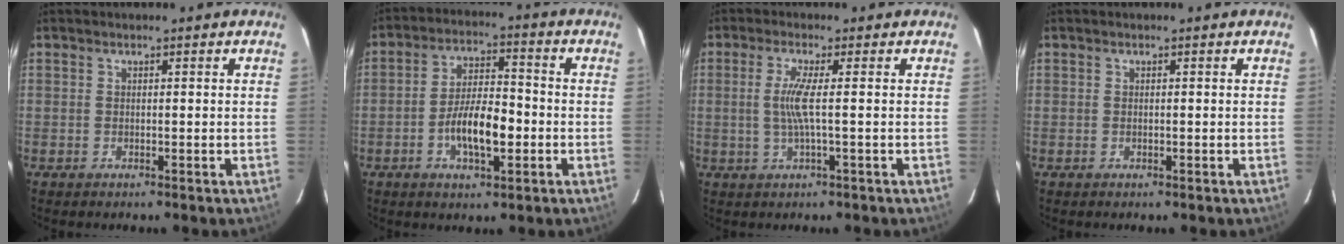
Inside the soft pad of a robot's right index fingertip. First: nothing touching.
{"total": 9.4, "force": [-2.9, 3.4, 8.2], "torque": [-0.160, 0.005, -0.048]}
{"total": 4.3, "force": [-0.1, -0.7, 4.2], "torque": [-0.089, -0.003, 0.000]}
{"total": 0.0}